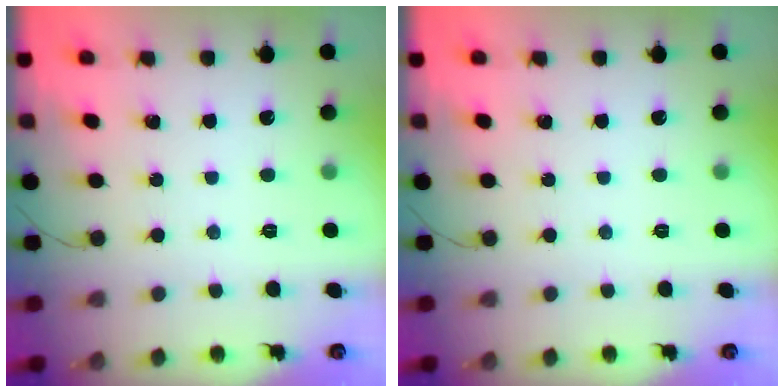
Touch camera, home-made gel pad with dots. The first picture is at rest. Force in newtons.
{"total": 0.0}